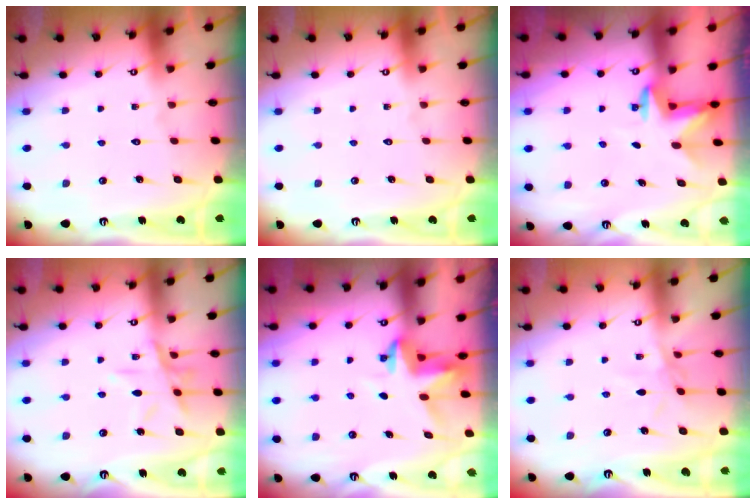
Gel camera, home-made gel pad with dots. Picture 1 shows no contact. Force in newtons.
{"total": 0.0}
{"total": 3.2, "press": 3.1, "slide": 0.7}
{"total": 11.3, "press": 11.2, "slide": 0.9}
{"total": 3.8, "press": 3.8, "slide": 0.3}
{"total": 3.5, "press": 3.5, "slide": 0.5}